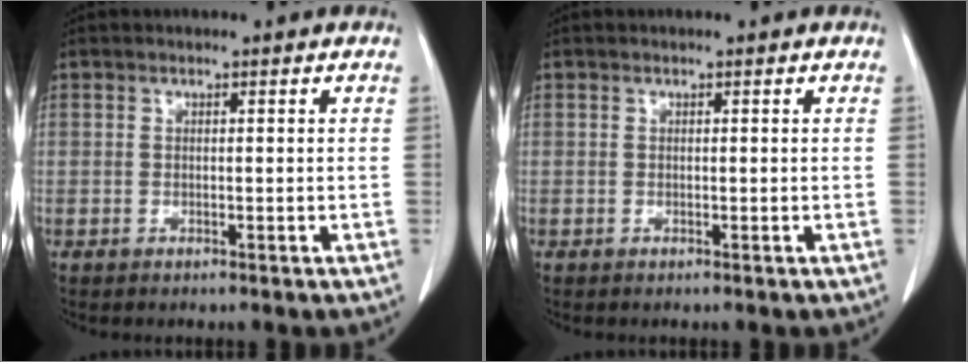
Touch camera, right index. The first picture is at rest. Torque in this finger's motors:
{"motor_torque": [-0.01, 0.01, 0.00, 0.00]}